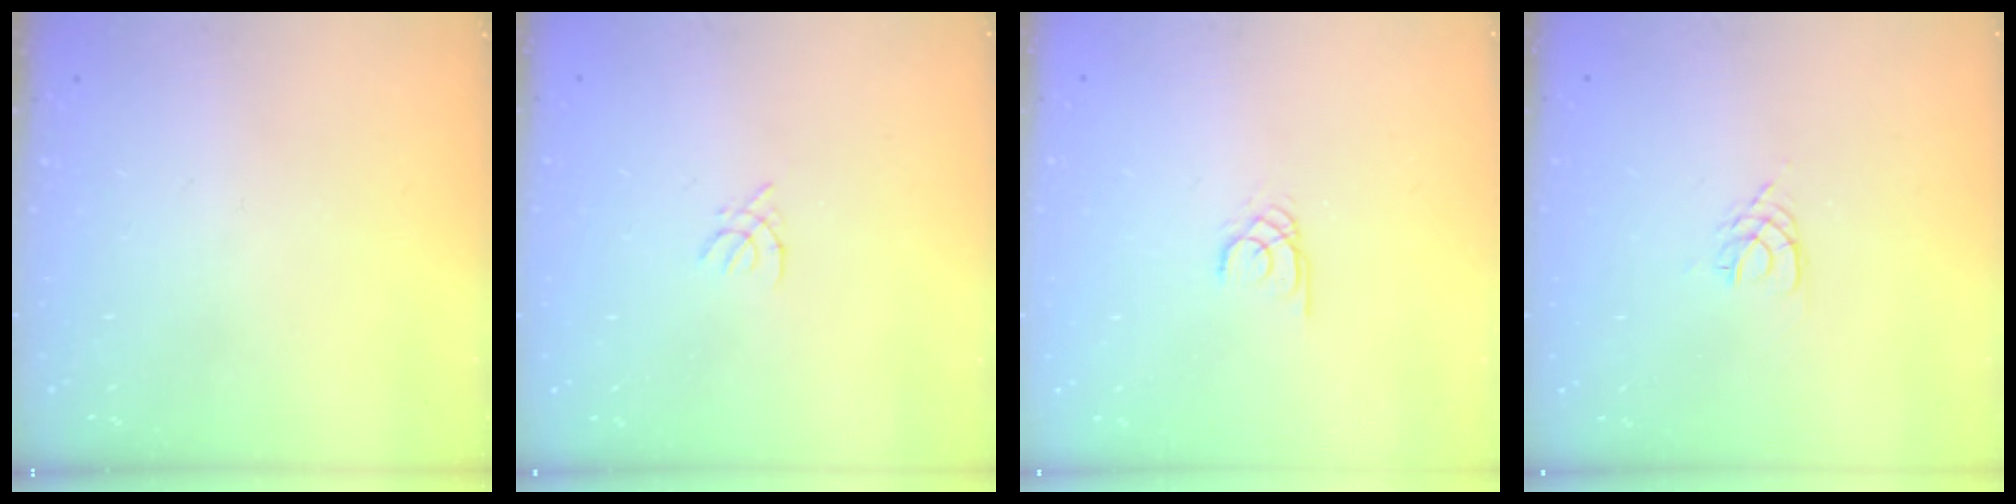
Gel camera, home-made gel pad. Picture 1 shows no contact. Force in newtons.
{"total": 1.8, "press": 1.8, "slide": 0.4}
{"total": 1.5, "press": 1.5, "slide": 0.1}
{"total": 2.4, "press": 2.3, "slide": 0.4}